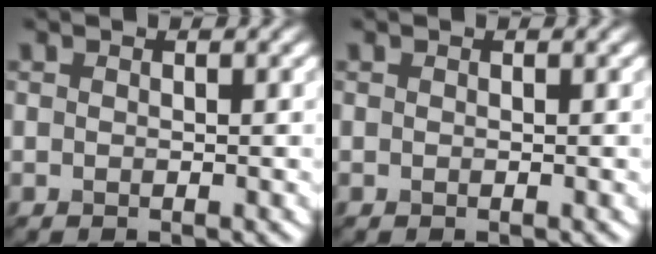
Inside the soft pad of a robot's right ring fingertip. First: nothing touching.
{"total": 0.0}